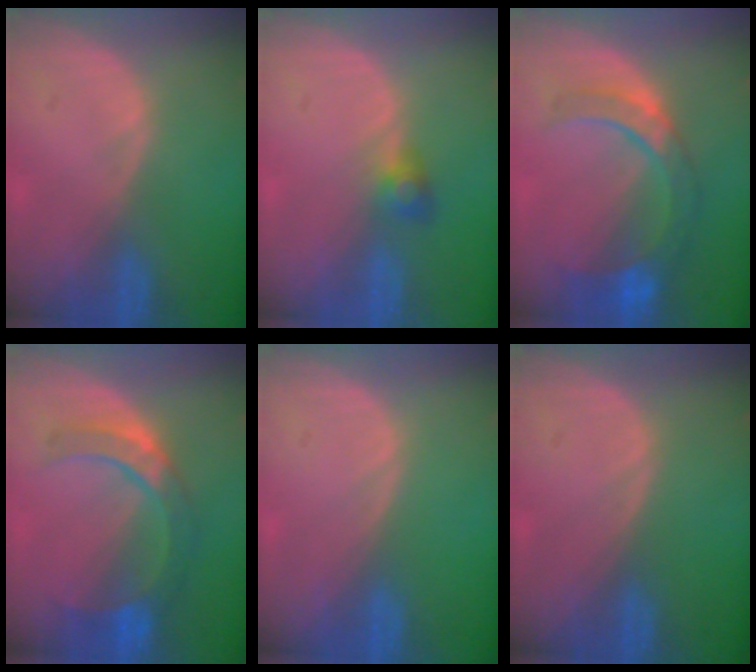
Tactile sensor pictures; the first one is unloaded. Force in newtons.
{"total": 2.5, "press": 2.5, "slide": 0.5}
{"total": 8.8, "press": 7.8, "slide": 4.1}
{"total": 7.2, "press": 7.1, "slide": 1.1}
{"total": 0.0}
{"total": 0.0}